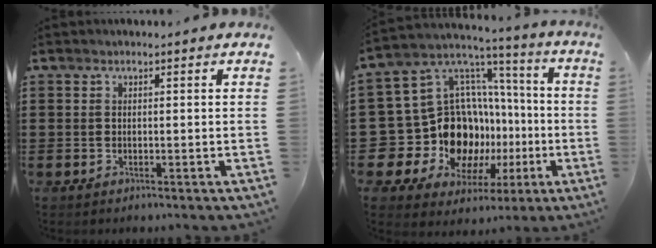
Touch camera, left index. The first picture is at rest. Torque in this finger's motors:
{"motor_torque": [1.85, 0.29, 1.04, 0.10]}